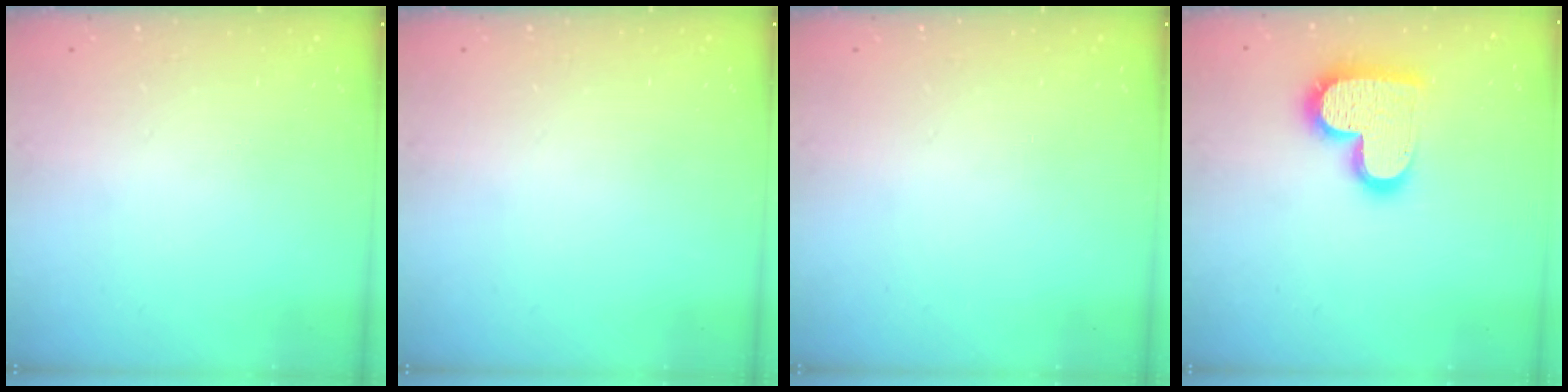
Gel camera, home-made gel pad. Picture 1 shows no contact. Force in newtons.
{"total": 0.0}
{"total": 0.0}
{"total": 17.6, "press": 17.5, "slide": 1.3}